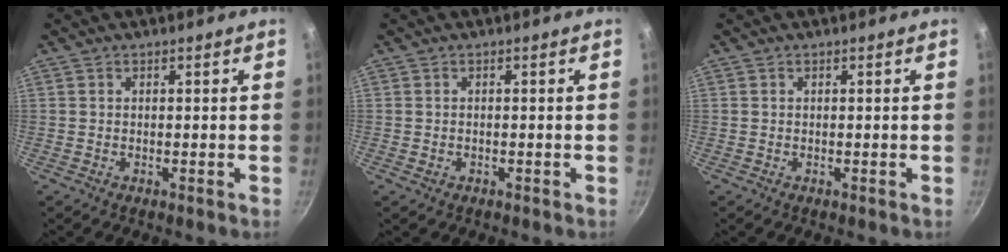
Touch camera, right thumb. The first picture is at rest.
{"total": 0.7, "force": [-0.2, 0.5, 0.4], "torque": [-0.005, 0.001, -0.005]}
{"total": 0.0}